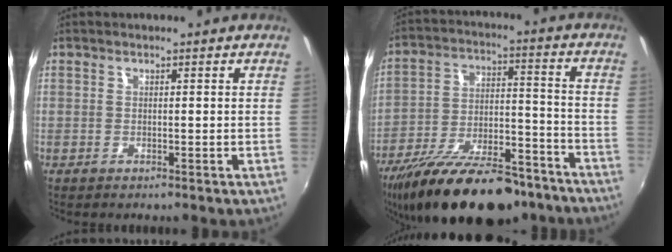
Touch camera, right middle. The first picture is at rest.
{"total": 24.9, "force": [-18.9, 9.1, 13.4], "torque": [-0.240, -0.016, -0.281]}